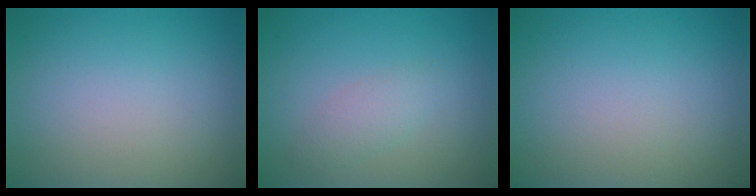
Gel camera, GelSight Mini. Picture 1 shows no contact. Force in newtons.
{"total": 1.6, "press": 1.6, "slide": 0.1}
{"total": 0.0}